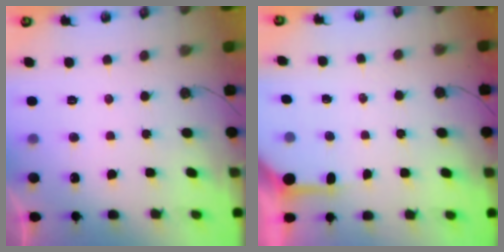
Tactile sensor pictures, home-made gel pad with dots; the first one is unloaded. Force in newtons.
{"total": 3.3, "press": 3.3, "slide": 0.3}